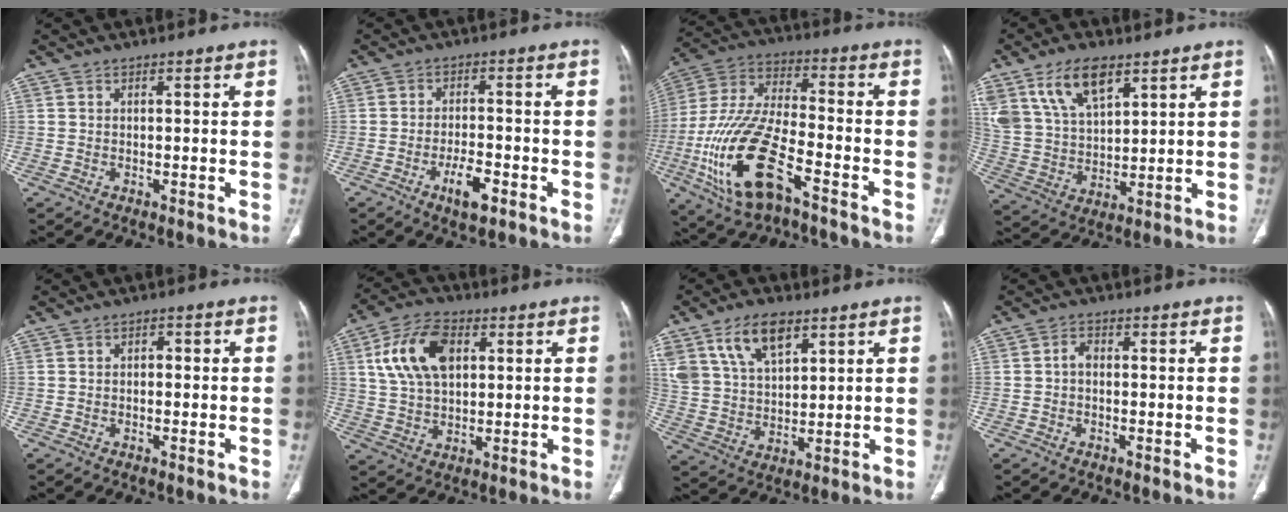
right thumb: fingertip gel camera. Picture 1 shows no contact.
{"total": 5.8, "force": [-3.0, 2.1, 4.5], "torque": [-0.076, 0.011, -0.046]}
{"total": 20.0, "force": [-8.7, 7.8, 16.2], "torque": [-0.343, 0.035, -0.157]}
{"total": 13.4, "force": [7.9, 6.7, 8.5], "torque": [-0.144, -0.024, 0.161]}
{"total": 1.4, "force": [0.0, 1.0, 1.0], "torque": [-0.009, 0.006, -0.004]}
{"total": 12.9, "force": [3.8, 7.8, 9.5], "torque": [-0.171, 0.005, 0.070]}
{"total": 12.1, "force": [6.9, 6.4, 7.6], "torque": [-0.128, -0.022, 0.140]}
{"total": 1.8, "force": [-0.2, 1.2, 1.3], "torque": [-0.020, 0.007, -0.010]}